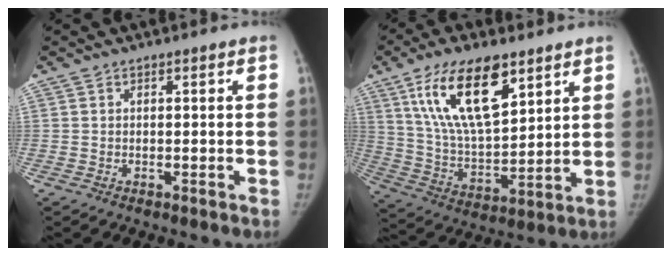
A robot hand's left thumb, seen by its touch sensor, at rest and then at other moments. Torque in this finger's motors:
{"motor_torque": [1.96, 2.10, 1.54, -1.23, 0.18]}